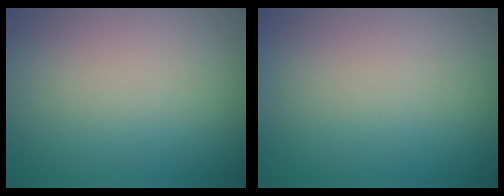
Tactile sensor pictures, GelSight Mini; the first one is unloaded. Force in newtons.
{"total": 0.0}